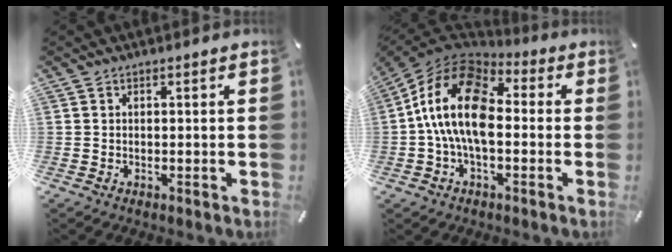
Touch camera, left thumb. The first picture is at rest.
{"total": 16.7, "force": [-1.5, 10.0, 13.3], "torque": [-0.269, 0.021, -0.028]}